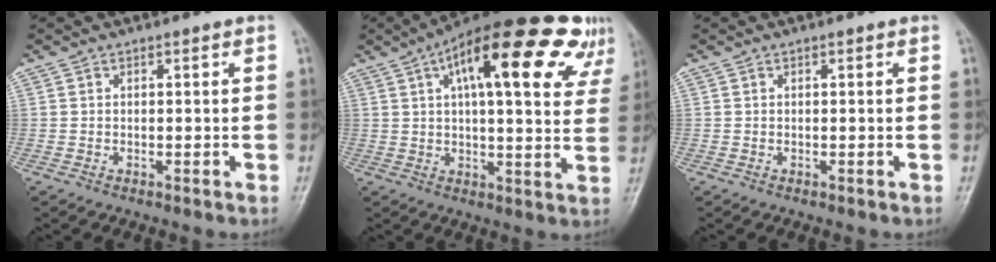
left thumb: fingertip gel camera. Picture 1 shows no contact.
{"total": 24.9, "force": [11.5, 8.7, 20.2], "torque": [-0.267, 0.011, 0.158]}
{"total": 0.0}